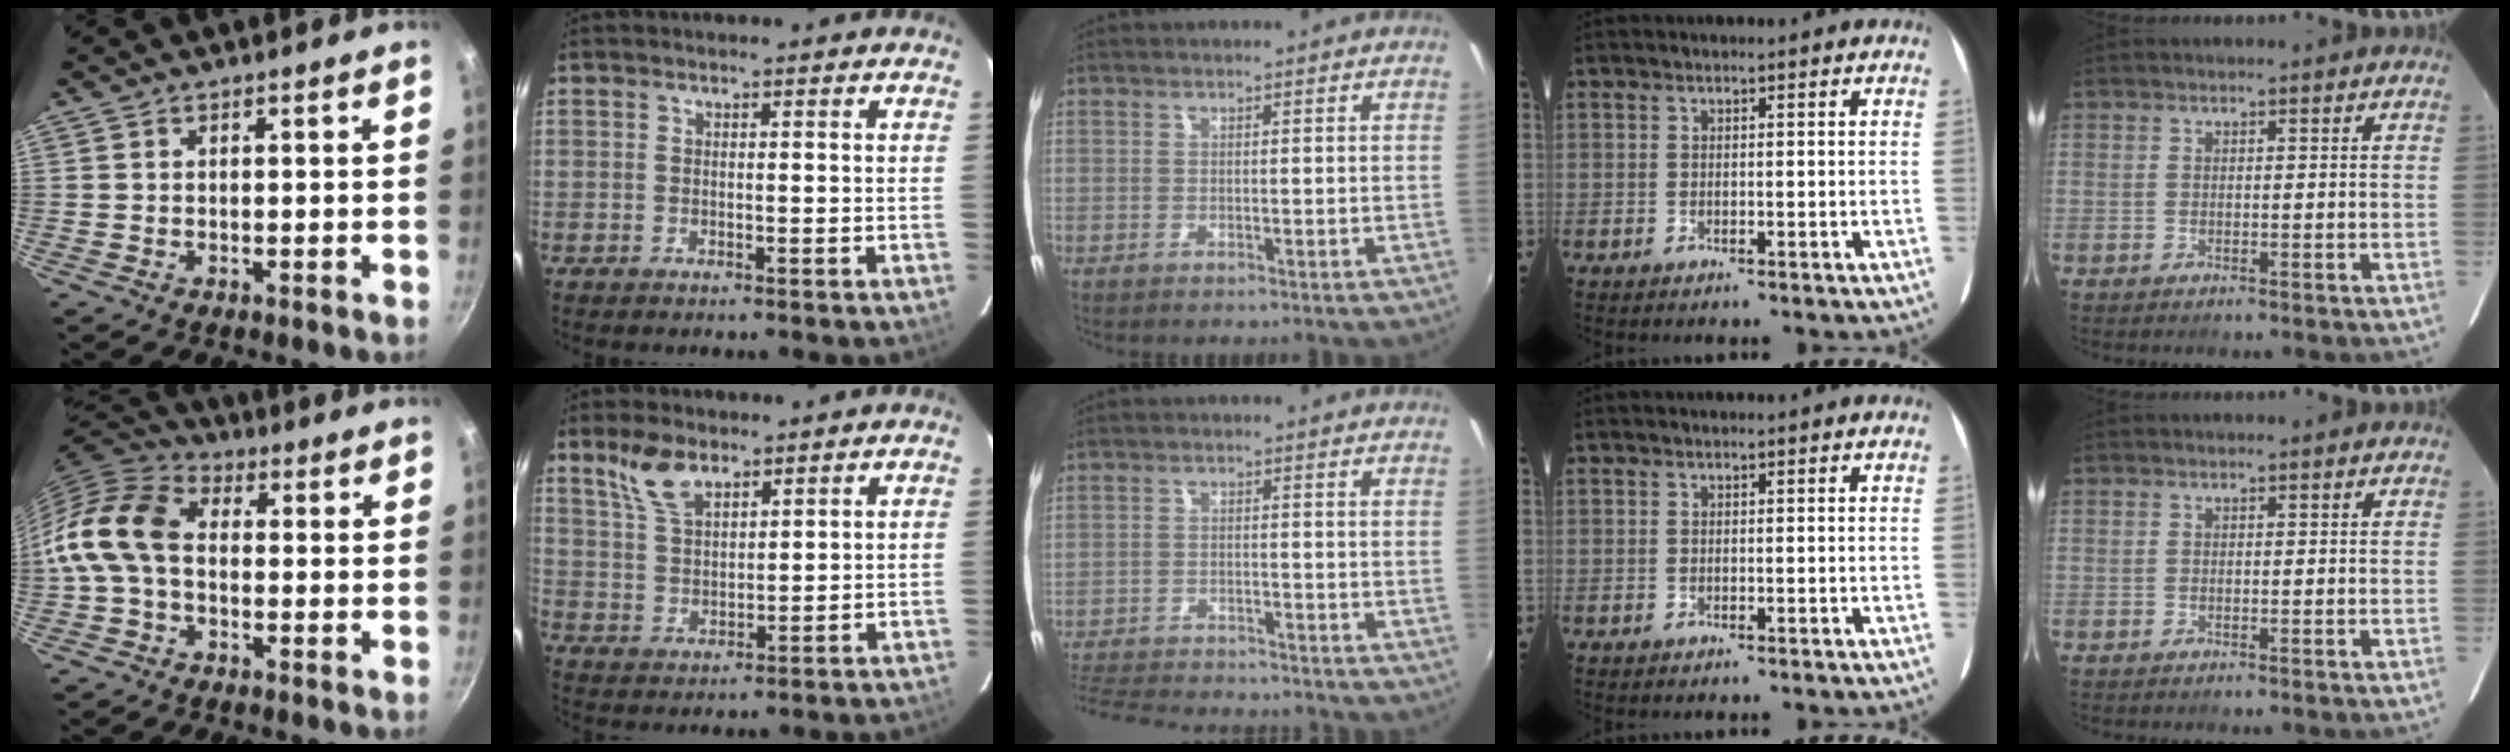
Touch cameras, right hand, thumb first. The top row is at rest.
{"thumb": {"total": 12.9, "force": [-0.8, 9.0, 9.2], "torque": [-0.165, 0.035, -0.038]}, "index": {"total": 7.6, "force": [5.2, 3.5, 4.3], "torque": [-0.083, 0.012, 0.109]}, "middle": {"total": 15.2, "force": [-13.5, 4.1, 5.8], "torque": [-0.137, -0.010, -0.203]}}